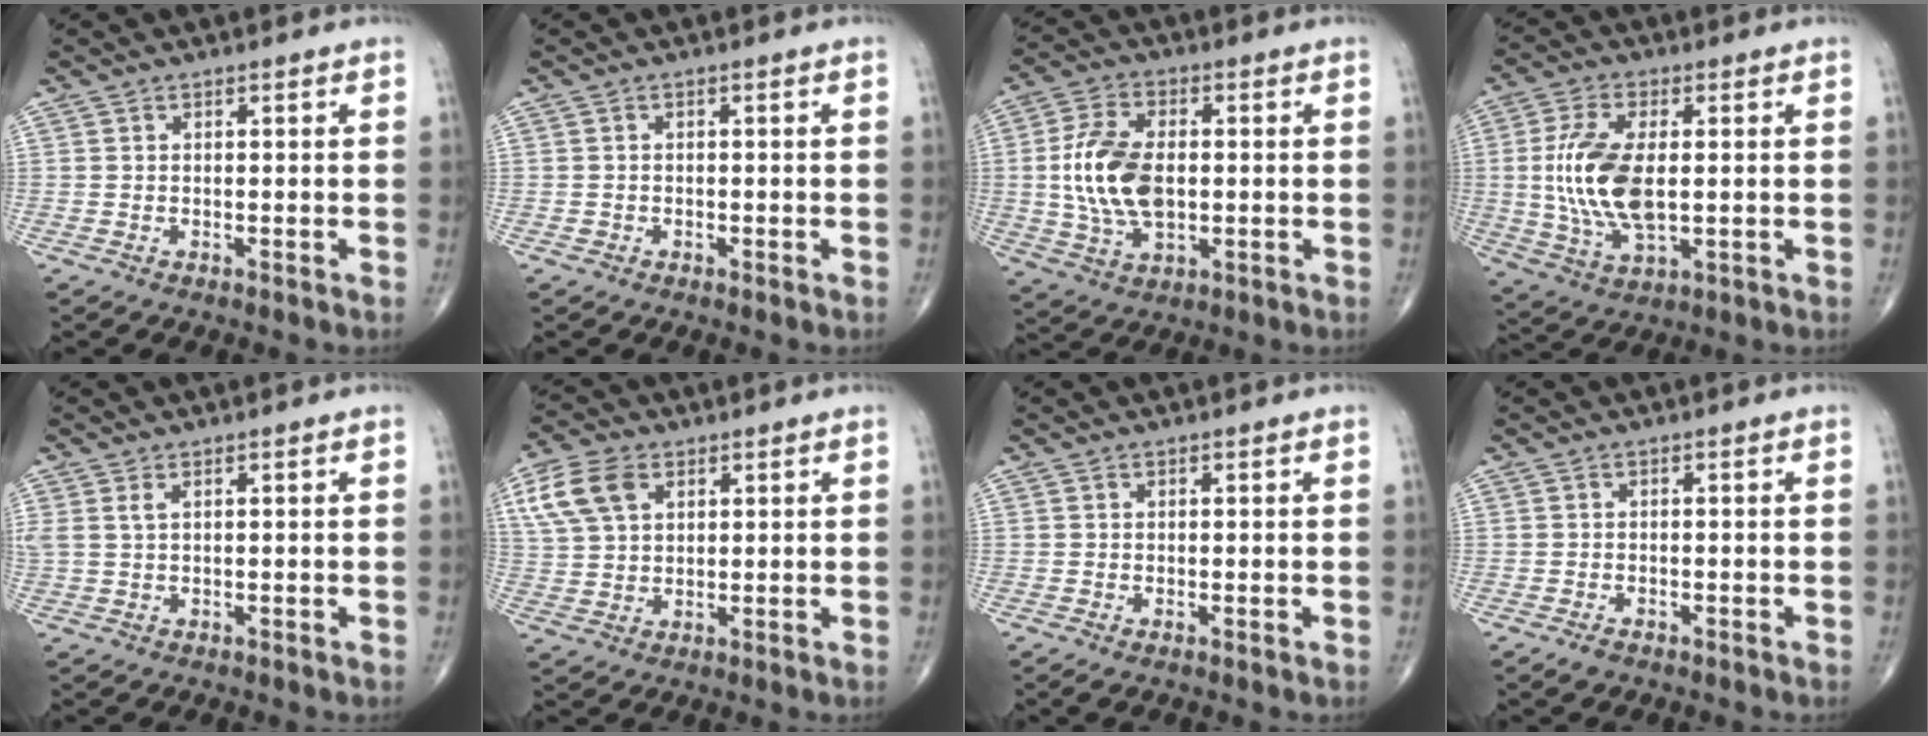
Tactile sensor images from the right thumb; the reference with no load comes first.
{"total": 0.7, "force": [-0.3, 0.6, 0.1], "torque": [-0.001, 0.003, -0.008]}
{"total": 13.3, "force": [0.0, 7.7, 10.8], "torque": [-0.211, 0.004, 0.004]}
{"total": 13.8, "force": [0.4, 6.7, 12.0], "torque": [-0.251, -0.008, 0.014]}
{"total": 2.3, "force": [1.0, 1.0, 1.8], "torque": [-0.052, 0.013, 0.032]}
{"total": 9.9, "force": [4.1, 6.4, 6.4], "torque": [-0.127, 0.002, 0.082]}
{"total": 0.8, "force": [-0.1, 0.4, 0.7], "torque": [-0.016, -0.002, -0.002]}
{"total": 1.3, "force": [-0.9, 0.8, 0.7], "torque": [-0.015, 0.001, -0.014]}